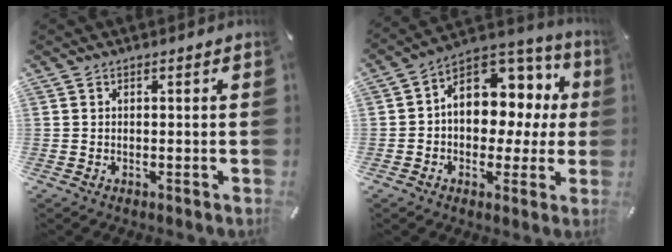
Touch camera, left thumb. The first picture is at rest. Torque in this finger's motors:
{"motor_torque": [0.75, 0.76, 0.91, 0.63, 0.13]}